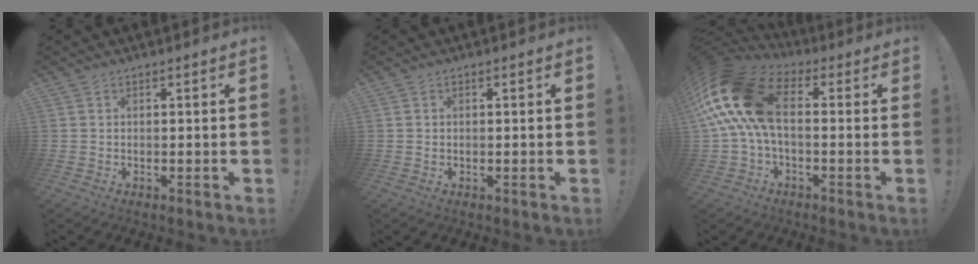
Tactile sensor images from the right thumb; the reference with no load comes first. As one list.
[{"total": 0.6, "force": [0.4, 0.5, -0.1], "torque": [0.002, 0.003, 0.006]}, {"total": 18.6, "force": [2.6, 10.5, 15.1], "torque": [-0.279, 0.009, 0.055]}]